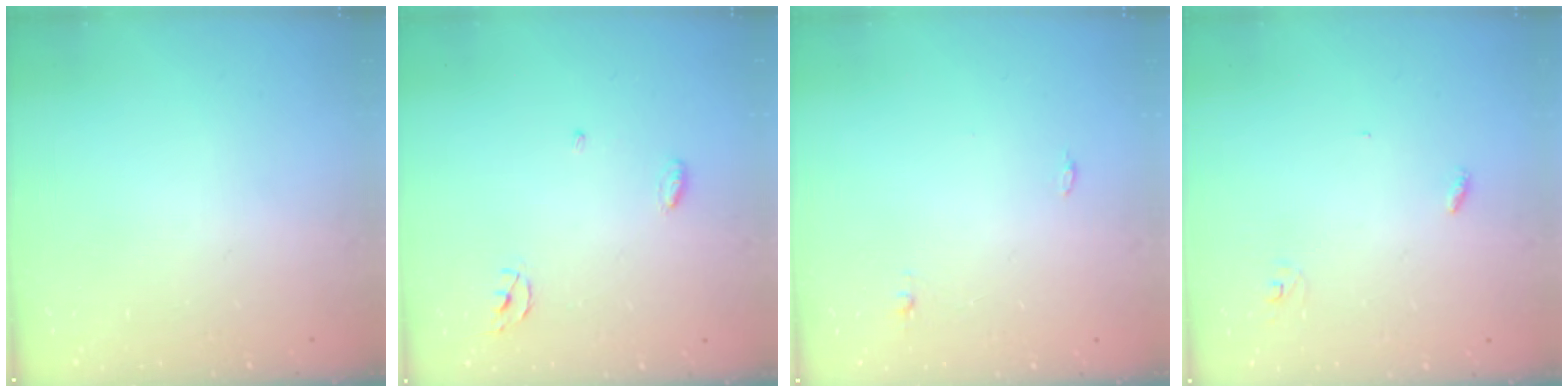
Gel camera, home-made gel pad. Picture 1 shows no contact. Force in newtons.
{"total": 3.9, "press": 3.9, "slide": 0.2}
{"total": 3.7, "press": 3.3, "slide": 1.7}
{"total": 2.8, "press": 2.8, "slide": 0.3}